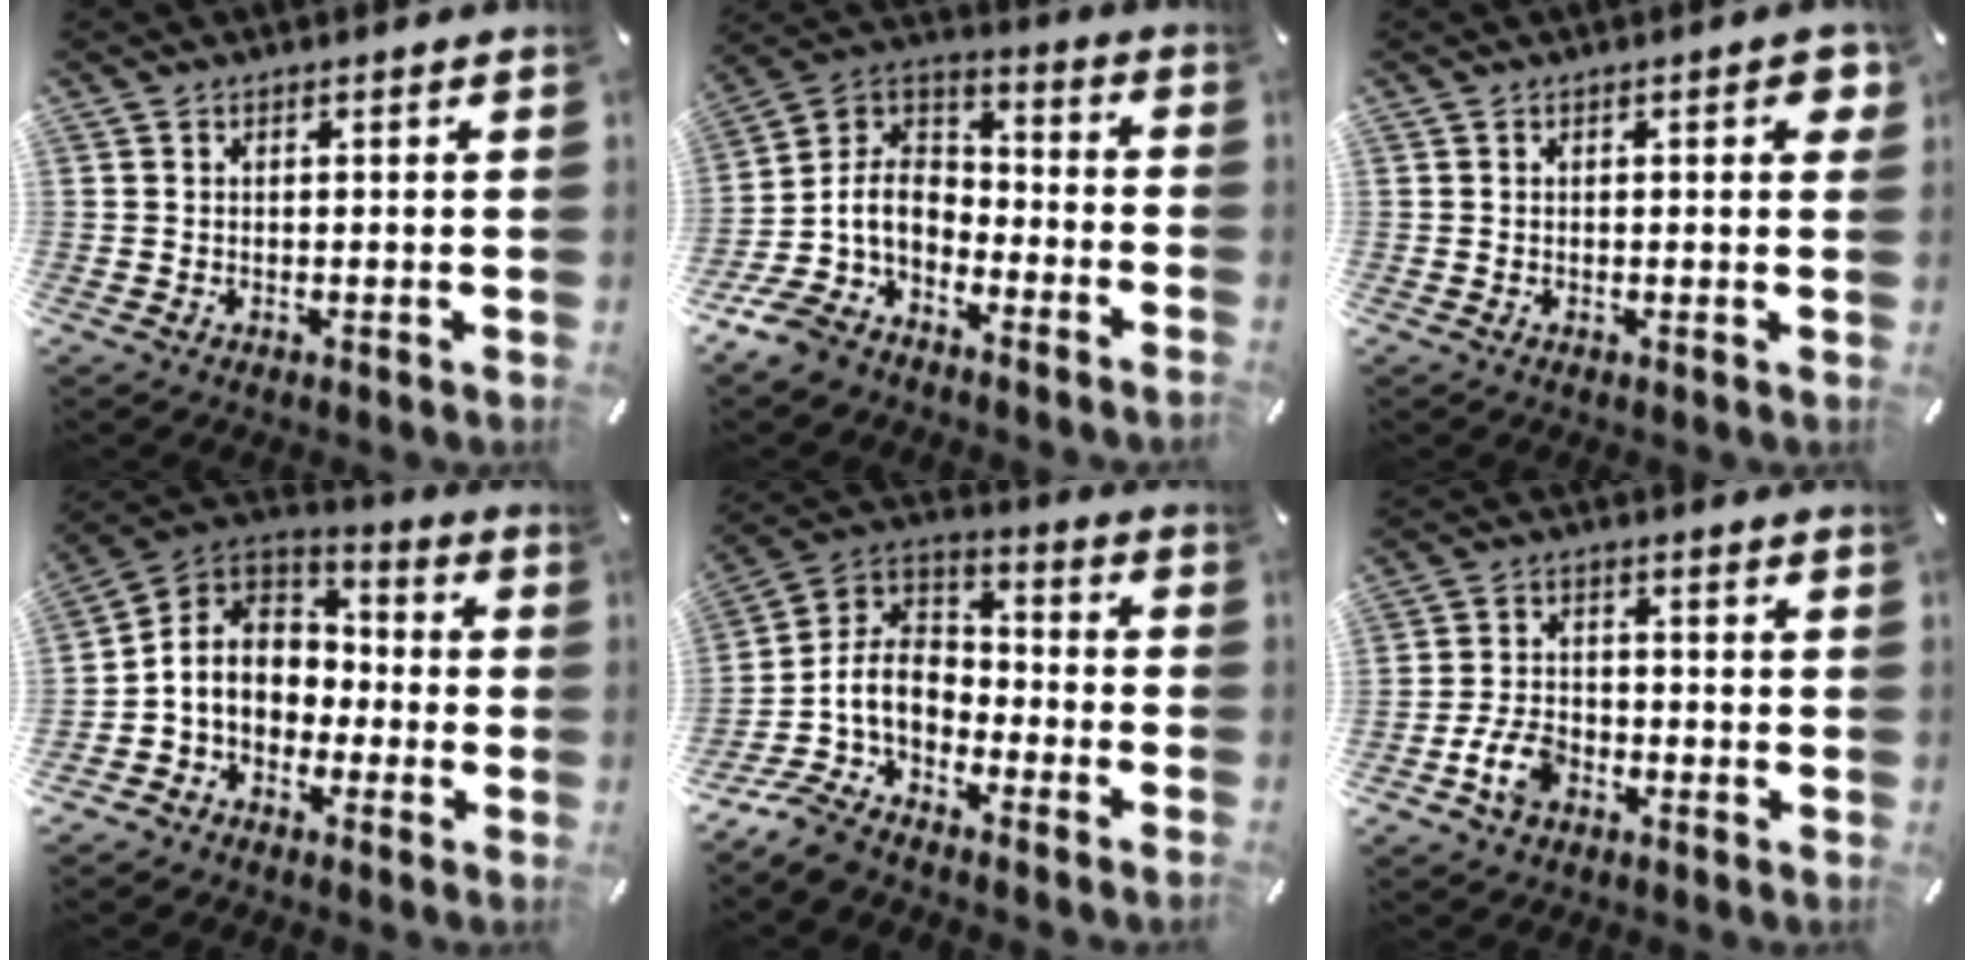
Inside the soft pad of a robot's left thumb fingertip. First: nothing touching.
{"total": 10.3, "force": [-5.2, 6.9, 5.5], "torque": [-0.144, 0.006, -0.105]}
{"total": 2.7, "force": [0.3, 1.0, 2.4], "torque": [-0.031, 0.001, 0.000]}
{"total": 9.0, "force": [-2.4, 8.1, 3.2], "torque": [-0.097, 0.012, -0.044]}
{"total": 10.7, "force": [-6.4, 6.2, 5.9], "torque": [-0.153, 0.008, -0.130]}
{"total": 7.0, "force": [-3.5, 4.8, 3.7], "torque": [-0.082, 0.017, -0.065]}